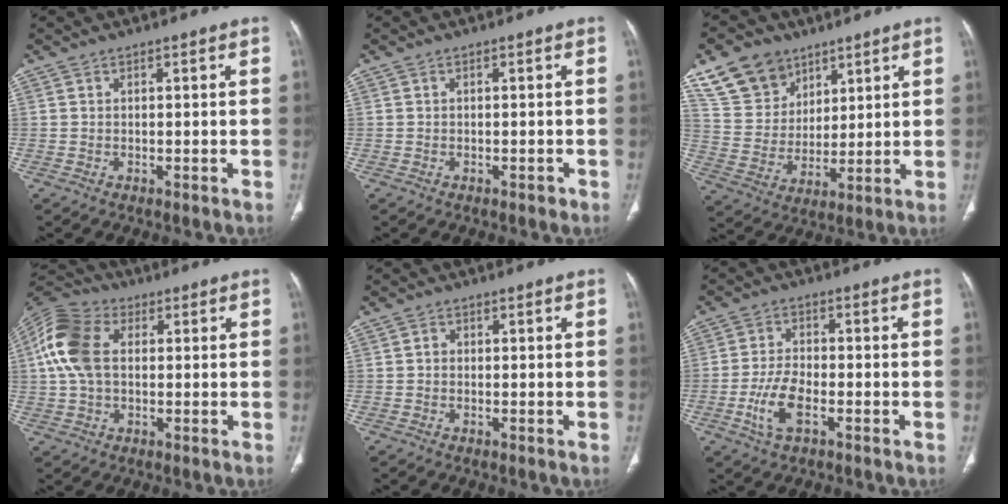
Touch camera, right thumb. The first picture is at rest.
{"total": 0.8, "force": [-0.5, 0.4, 0.4], "torque": [-0.006, 0.000, -0.007]}
{"total": 13.2, "force": [8.5, 9.2, 4.1], "torque": [-0.053, -0.034, 0.172]}
{"total": 12.4, "force": [1.8, 8.2, 9.1], "torque": [-0.192, 0.028, 0.027]}
{"total": 1.0, "force": [-0.1, 0.9, 0.5], "torque": [-0.001, 0.004, -0.007]}
{"total": 6.0, "force": [-2.3, 2.6, 4.8], "torque": [-0.104, 0.008, -0.044]}